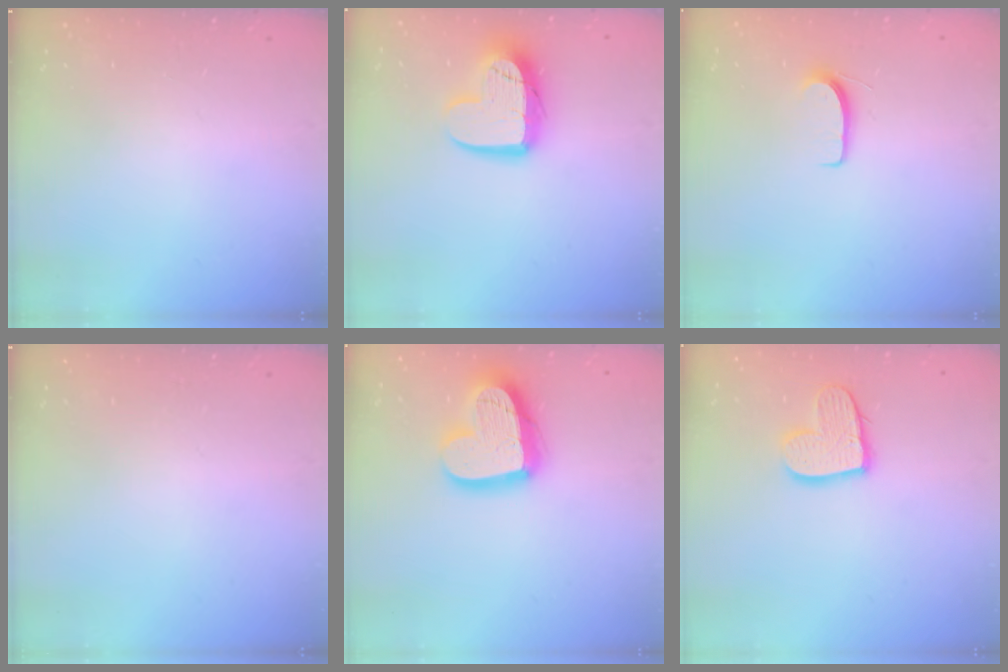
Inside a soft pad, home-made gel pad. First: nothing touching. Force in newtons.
{"total": 12.7, "press": 12.7, "slide": 1.0}
{"total": 5.8, "press": 5.8, "slide": 0.6}
{"total": 0.0}
{"total": 21.4, "press": 21.3, "slide": 2.1}
{"total": 12.6, "press": 12.5, "slide": 1.0}